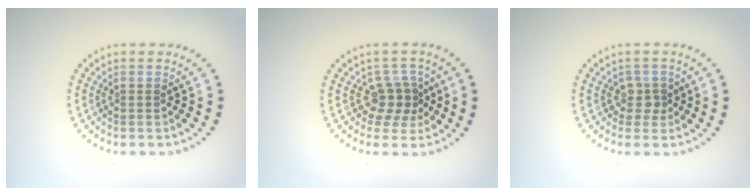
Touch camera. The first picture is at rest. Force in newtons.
{"total": 2.6, "press": 2.1, "slide": 1.6}
{"total": 1.6, "press": 1.3, "slide": 1.0}